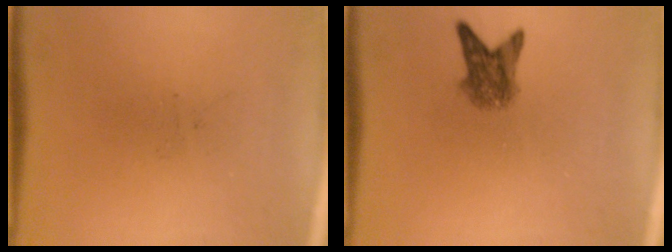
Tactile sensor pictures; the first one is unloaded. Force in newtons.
{"total": 3.9}